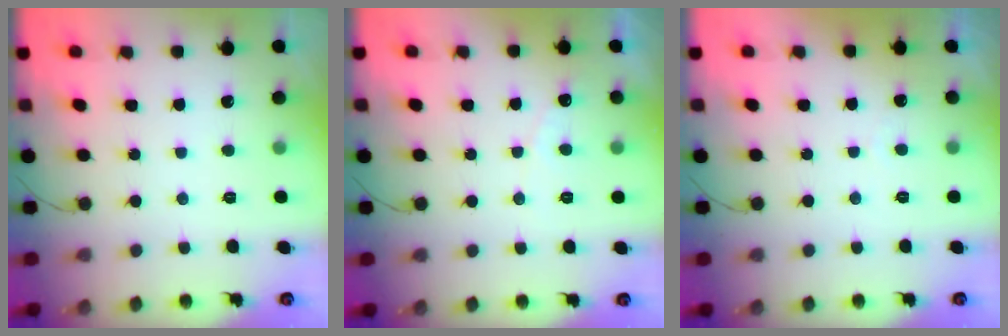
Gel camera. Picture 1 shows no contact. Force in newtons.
{"total": 3.0, "press": 3.0, "slide": 0.1}
{"total": 1.7, "press": 1.6, "slide": 0.0}